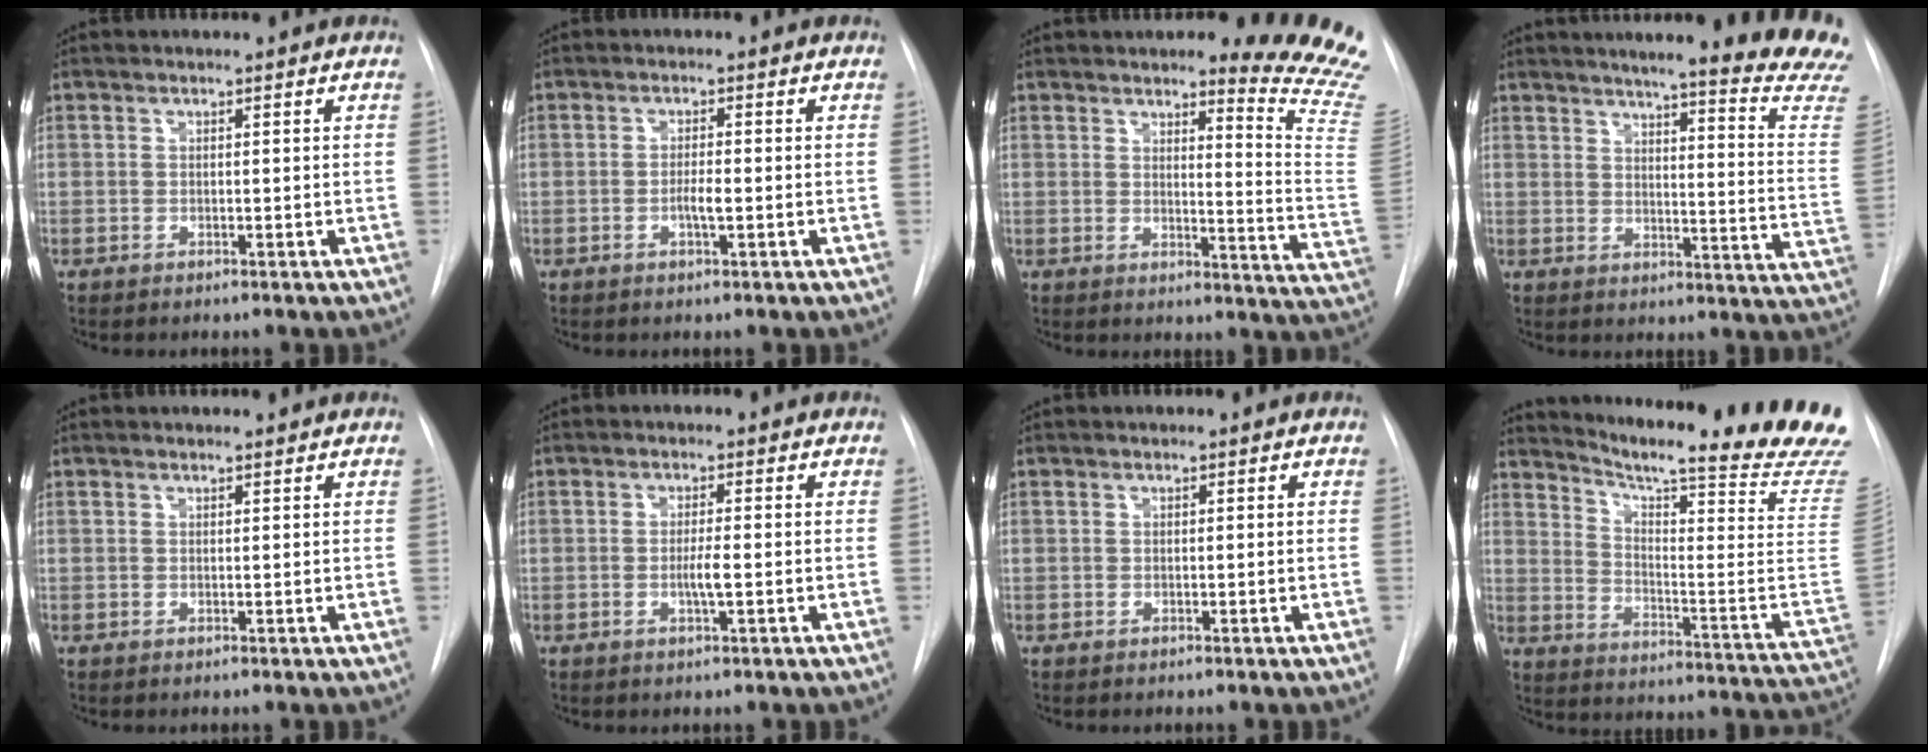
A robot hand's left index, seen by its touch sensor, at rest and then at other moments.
{"total": 2.3, "force": [-1.2, 0.2, 1.9], "torque": [-0.036, -0.005, -0.021]}
{"total": 13.0, "force": [12.1, -1.5, 4.3], "torque": [-0.049, -0.153, 0.114]}
{"total": 22.4, "force": [19.4, -0.5, 11.2], "torque": [-0.150, -0.116, 0.220]}
{"total": 1.1, "force": [1.0, 0.0, 0.3], "torque": [-0.007, 0.005, 0.013]}
{"total": 2.5, "force": [-1.1, 0.0, 2.3], "torque": [-0.044, -0.008, -0.018]}
{"total": 0.0}
{"total": 28.5, "force": [25.1, -0.7, 13.5], "torque": [-0.190, -0.151, 0.310]}